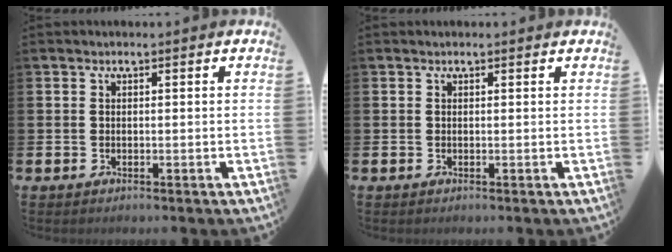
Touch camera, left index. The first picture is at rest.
{"total": 0.0}